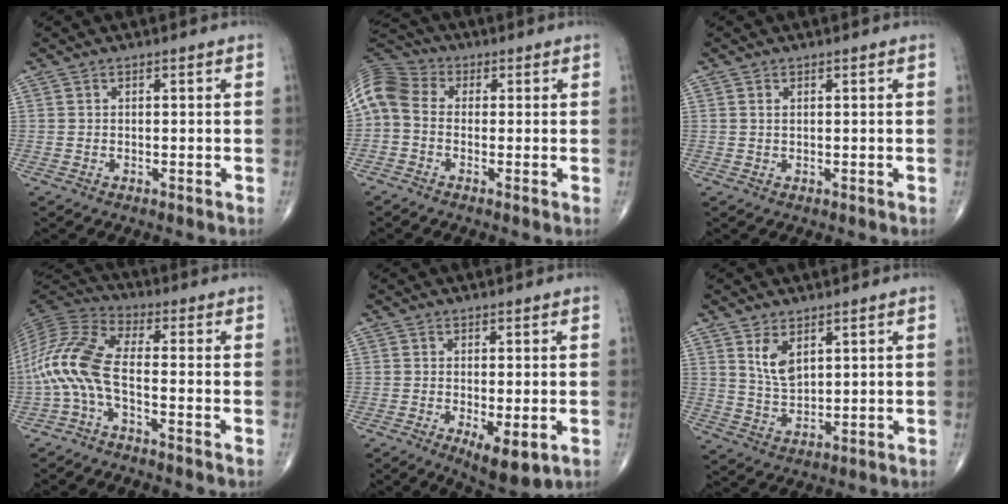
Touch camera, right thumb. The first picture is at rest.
{"total": 8.1, "force": [-0.1, 6.0, 5.5], "torque": [-0.112, 0.022, -0.020]}
{"total": 0.6, "force": [0.3, 0.2, 0.5], "torque": [-0.010, 0.004, 0.005]}
{"total": 11.2, "force": [-3.3, 3.5, 10.1], "torque": [-0.238, 0.041, -0.075]}
{"total": 6.8, "force": [-2.1, 2.5, 6.0], "torque": [-0.091, -0.018, -0.025]}
{"total": 5.3, "force": [2.6, 2.7, 3.7], "torque": [-0.059, -0.019, 0.056]}